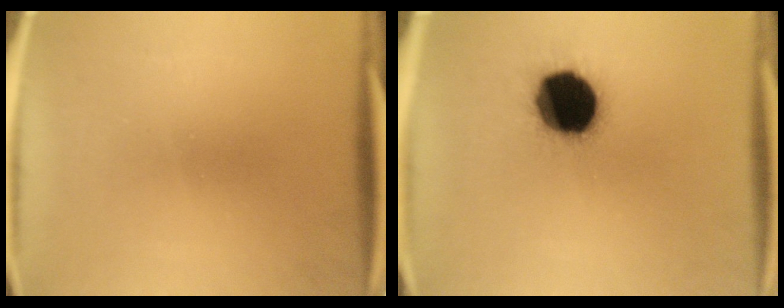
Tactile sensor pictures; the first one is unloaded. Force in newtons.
{"total": 19.9}